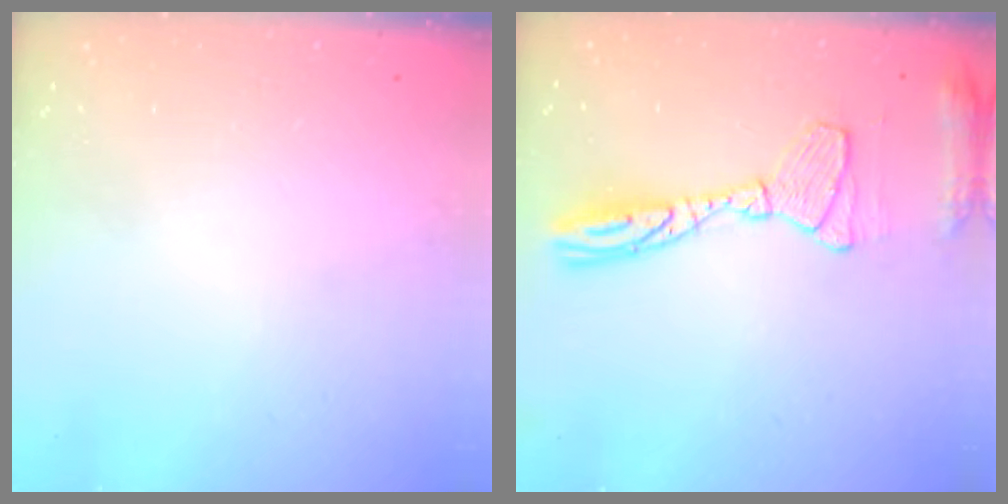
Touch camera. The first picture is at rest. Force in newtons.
{"total": 14.2, "press": 14.1, "slide": 1.2}